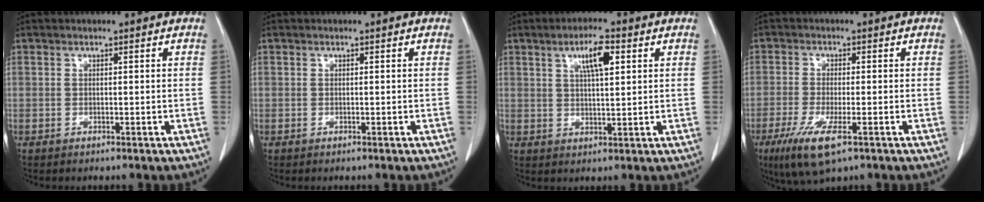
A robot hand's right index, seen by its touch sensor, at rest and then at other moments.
{"total": 0.0}
{"total": 5.9, "force": [2.5, 1.1, 5.2], "torque": [-0.092, 0.004, 0.042]}
{"total": 8.0, "force": [-4.4, 1.7, 6.5], "torque": [-0.126, -0.023, -0.074]}